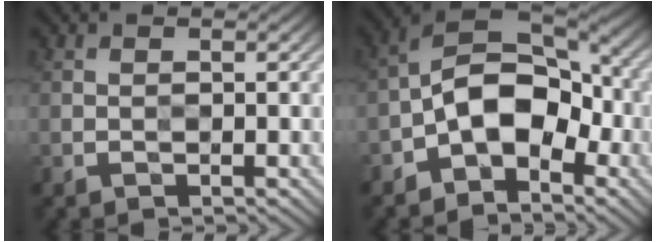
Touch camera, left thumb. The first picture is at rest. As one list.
[{"total": 10.3, "force": [-3.4, 6.1, 7.5], "torque": [-0.123, 0.007, -0.081]}]